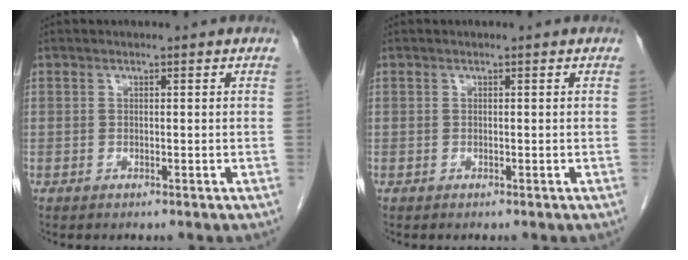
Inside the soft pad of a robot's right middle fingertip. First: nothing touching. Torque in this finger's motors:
{"motor_torque": [0.39, 0.09, 0.01, 0.01]}